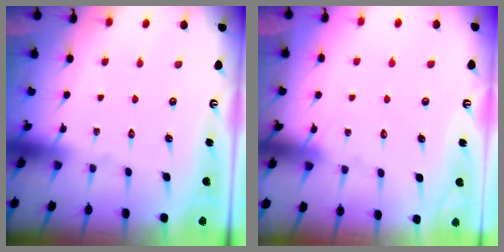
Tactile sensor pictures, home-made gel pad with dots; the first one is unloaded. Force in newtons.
{"total": 5.0, "press": 5.0, "slide": 0.5}